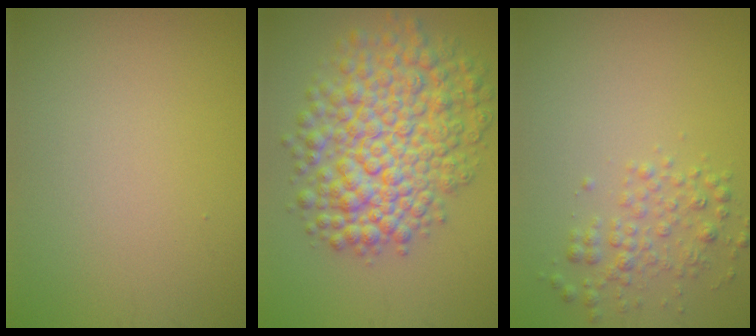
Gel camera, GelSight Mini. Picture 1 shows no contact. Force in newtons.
{"total": 9.0, "press": 9.0, "slide": 0.2}
{"total": 2.2, "press": 2.2, "slide": 0.1}